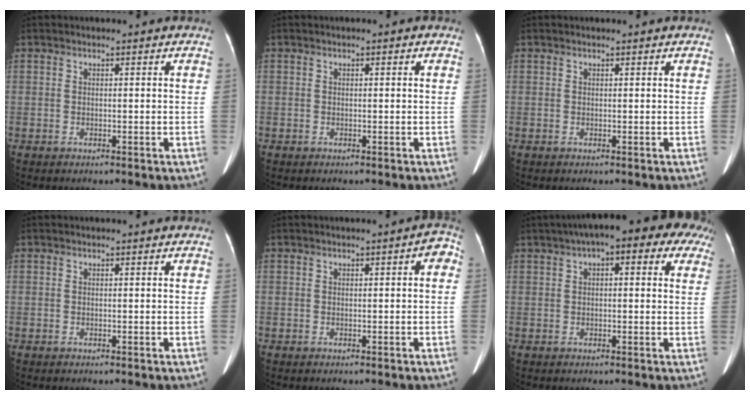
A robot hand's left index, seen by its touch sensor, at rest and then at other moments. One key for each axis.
{"total": 0.6, "fx": -0.2, "fy": 0.6, "fz": 0.0, "tx": 0.001, "ty": 0.006, "tz": -0.006}
{"total": 0.0}
{"total": 0.0}
{"total": 2.0, "fx": -0.1, "fy": 0.7, "fz": 1.9, "tx": -0.007, "ty": 0.010, "tz": -0.006}
{"total": 13.7, "fx": 7.6, "fy": 4.3, "fz": 10.6, "tx": -0.142, "ty": 0.056, "tz": 0.091}